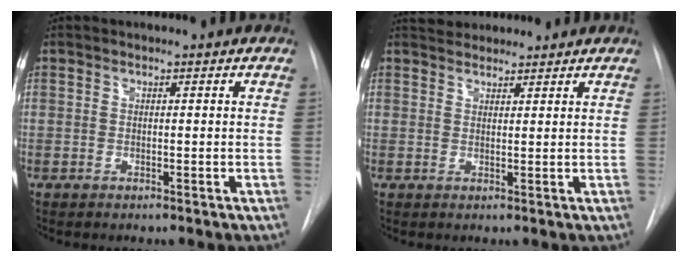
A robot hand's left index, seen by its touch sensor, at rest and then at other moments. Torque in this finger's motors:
{"motor_torque": [0.11, -0.15, -0.34, 0.02]}